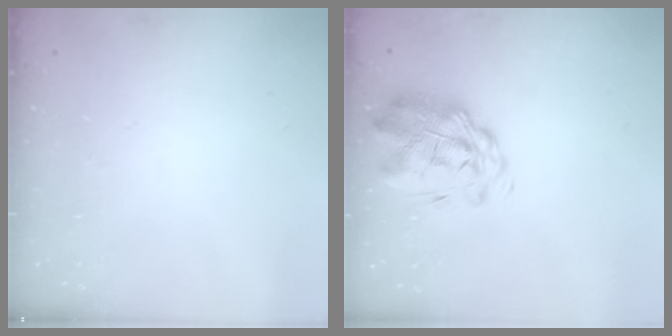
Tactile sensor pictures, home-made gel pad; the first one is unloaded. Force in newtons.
{"total": 3.2, "press": 2.8, "slide": 1.7}